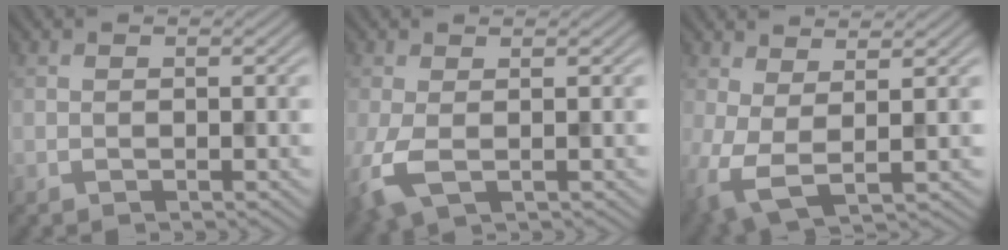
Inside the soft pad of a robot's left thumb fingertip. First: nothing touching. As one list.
[{"total": 4.0, "force": [-0.7, 1.9, 3.4], "torque": [-0.095, -0.007, -0.016]}, {"total": 5.3, "force": [0.4, 1.9, 4.9], "torque": [-0.120, -0.003, 0.003]}]